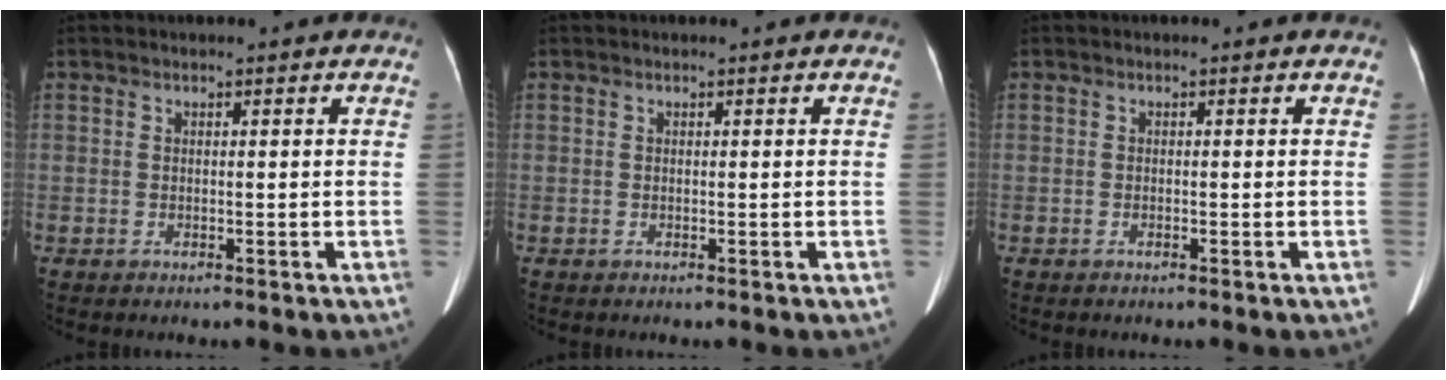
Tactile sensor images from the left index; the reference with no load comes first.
{"total": 0.0}
{"total": 0.0}